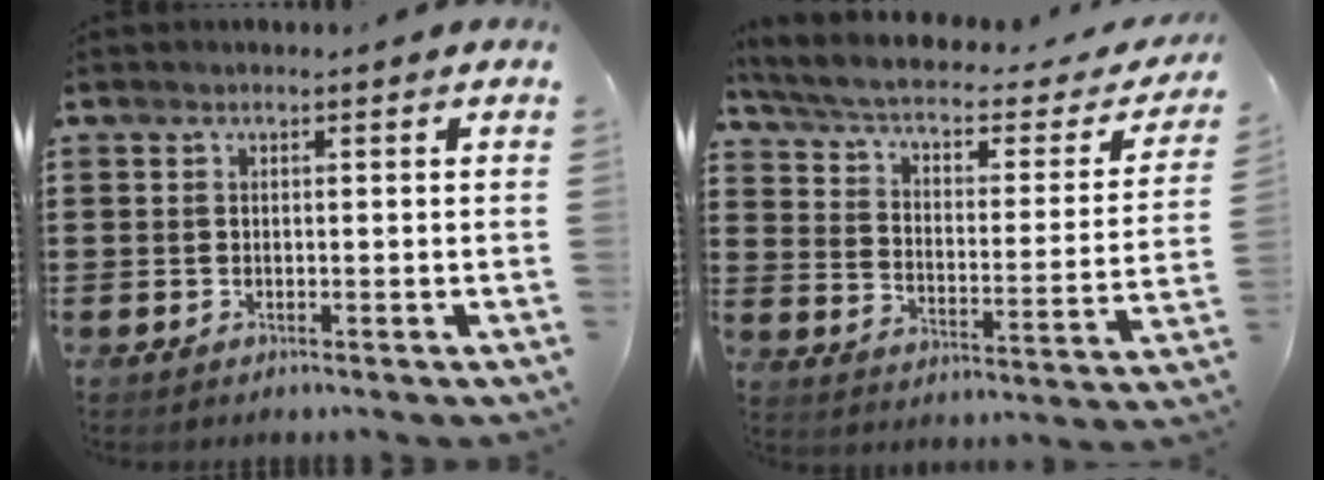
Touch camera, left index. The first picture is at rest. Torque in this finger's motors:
{"motor_torque": [2.14, 0.00, 0.40, 0.16]}